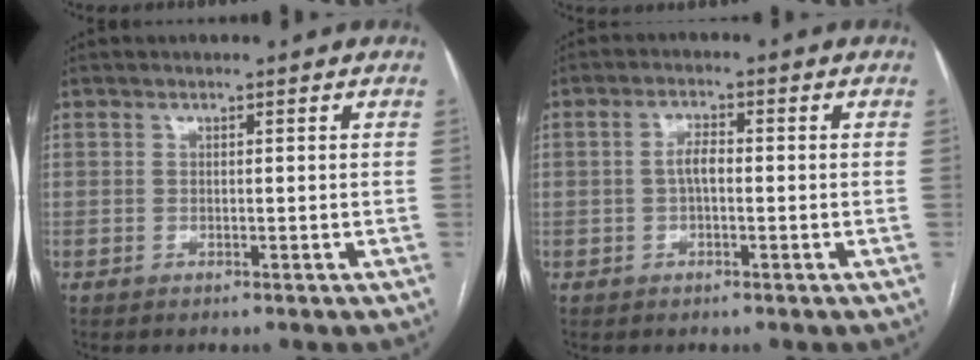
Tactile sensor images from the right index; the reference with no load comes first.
{"total": 2.8, "force": [-0.2, 1.1, 2.5], "torque": [-0.050, 0.009, -0.003]}